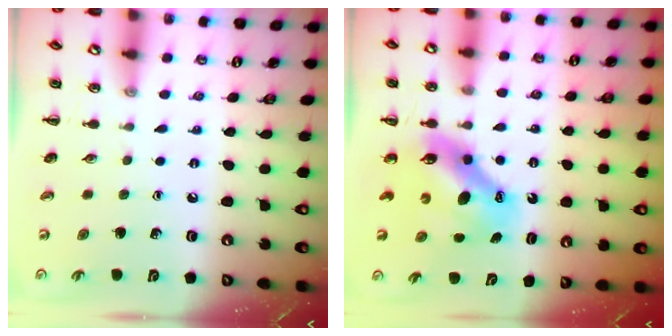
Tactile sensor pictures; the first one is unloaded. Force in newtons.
{"total": 9.6, "press": 9.1, "slide": 3.0}